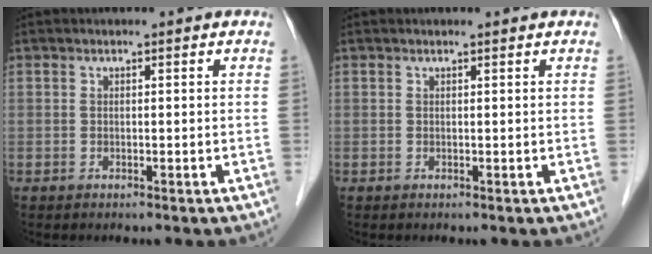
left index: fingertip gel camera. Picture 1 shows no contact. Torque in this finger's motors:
{"motor_torque": [0.14, -0.06, 0.02, -0.01]}